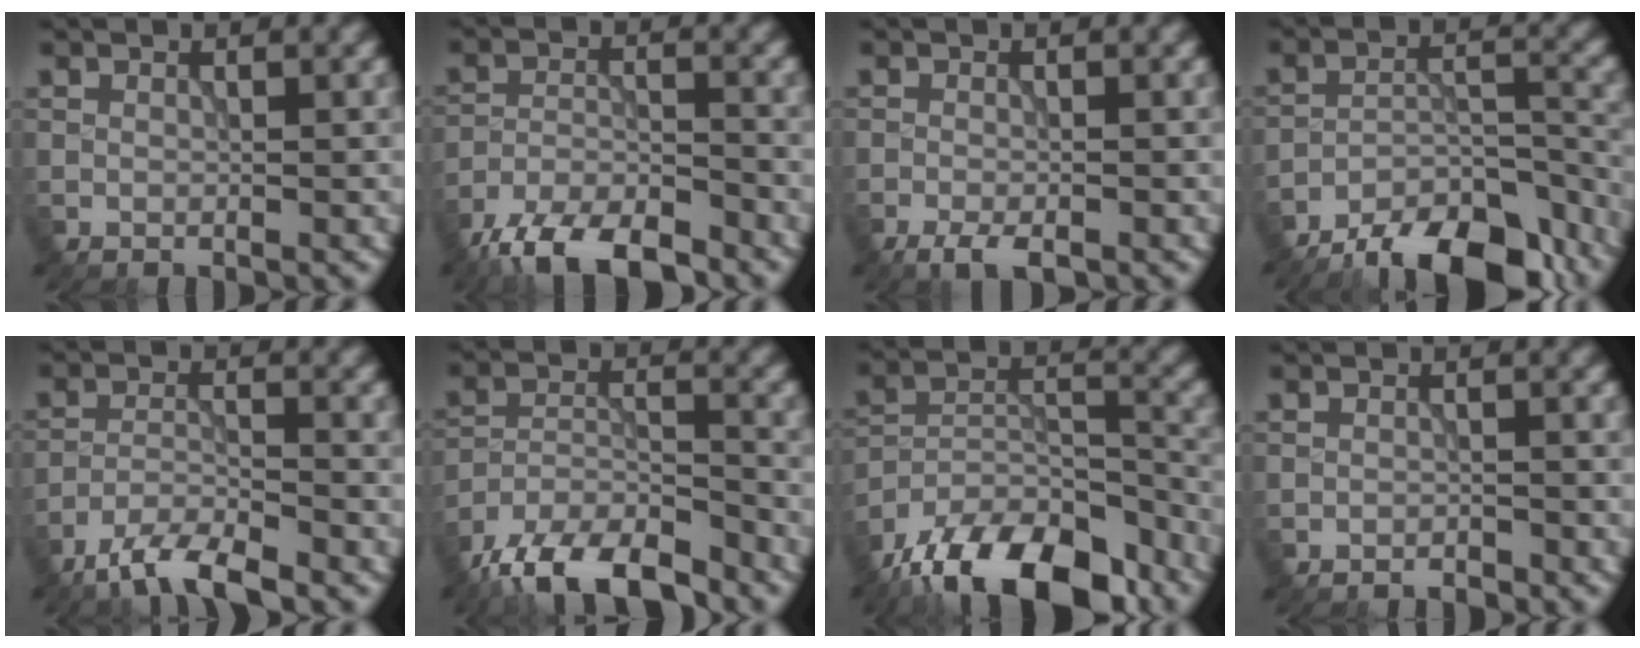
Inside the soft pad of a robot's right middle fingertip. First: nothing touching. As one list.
[{"total": 8.3, "force": [-6.7, 2.5, 4.2], "torque": [-0.069, -0.005, -0.130]}, {"total": 2.7, "force": [-1.9, 0.8, 1.8], "torque": [-0.036, -0.004, -0.036]}, {"total": 12.4, "force": [-10.1, 3.9, 6.0], "torque": [-0.090, -0.005, -0.157]}, {"total": 6.0, "force": [-4.8, 1.4, 3.2], "torque": [-0.060, -0.006, -0.093]}, {"total": 10.1, "force": [-8.3, 3.2, 5.0], "torque": [-0.082, -0.009, -0.147]}, {"total": 15.6, "force": [-12.0, 6.1, 7.7], "torque": [-0.152, -0.010, -0.184]}, {"total": 1.2, "force": [-1.1, 0.1, 0.3], "torque": [-0.002, 0.000, -0.022]}]